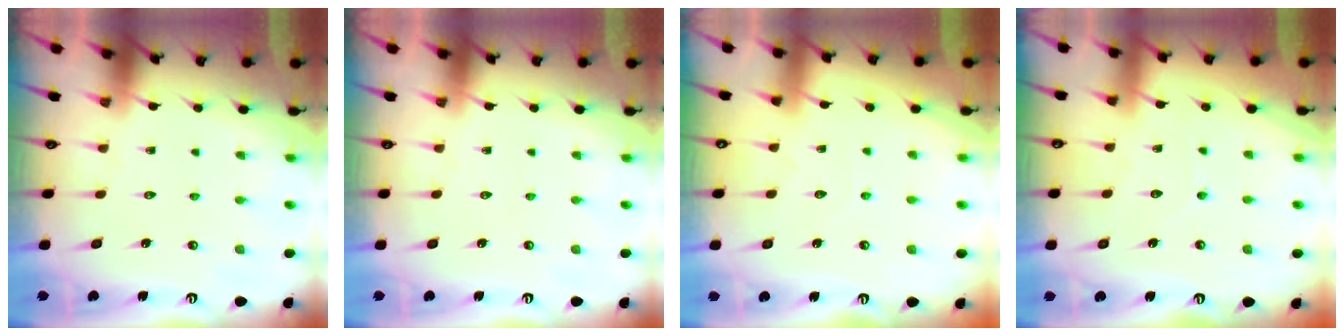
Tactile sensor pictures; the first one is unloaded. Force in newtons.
{"total": 0.0}
{"total": 2.9, "press": 2.9, "slide": 0.3}
{"total": 2.4, "press": 2.4, "slide": 0.3}